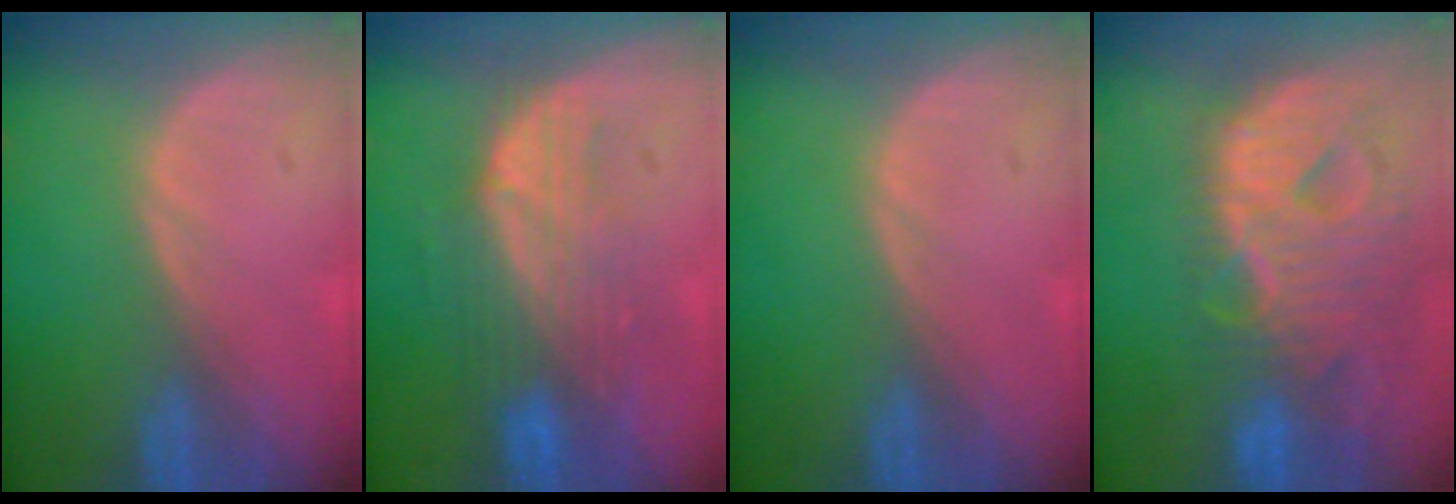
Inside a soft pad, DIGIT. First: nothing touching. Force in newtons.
{"total": 7.5, "press": 7.5, "slide": 0.3}
{"total": 0.0}
{"total": 13.0, "press": 11.0, "slide": 6.8}